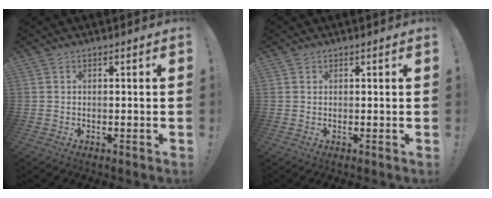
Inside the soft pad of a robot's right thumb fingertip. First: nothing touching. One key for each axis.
{"total": 0.6, "fx": 0.5, "fy": 0.3, "fz": 0.0, "tx": 0.002, "ty": -0.001, "tz": 0.009}